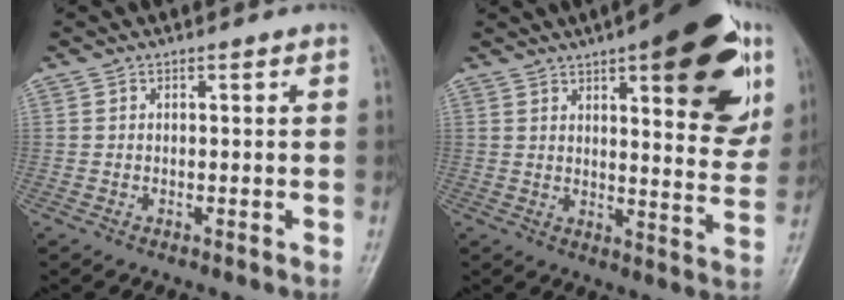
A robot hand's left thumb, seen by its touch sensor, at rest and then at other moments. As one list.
[{"total": 21.7, "force": [10.2, 7.3, 17.8], "torque": [-0.194, -0.030, 0.133]}]